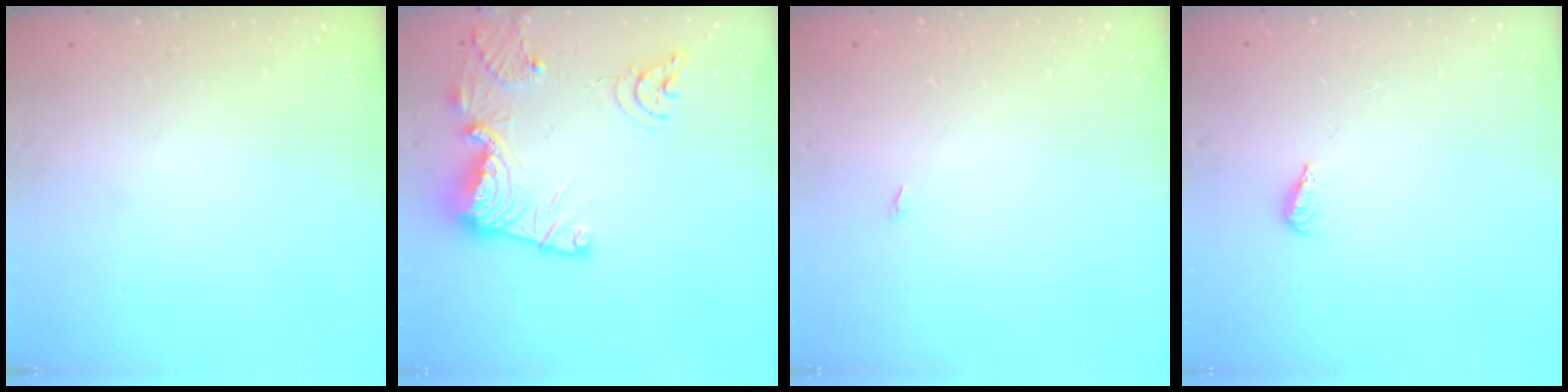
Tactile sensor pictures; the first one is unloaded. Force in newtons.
{"total": 16.7, "press": 16.7, "slide": 1.2}
{"total": 4.0, "press": 1.3, "slide": 3.7}
{"total": 2.3, "press": 2.2, "slide": 0.8}